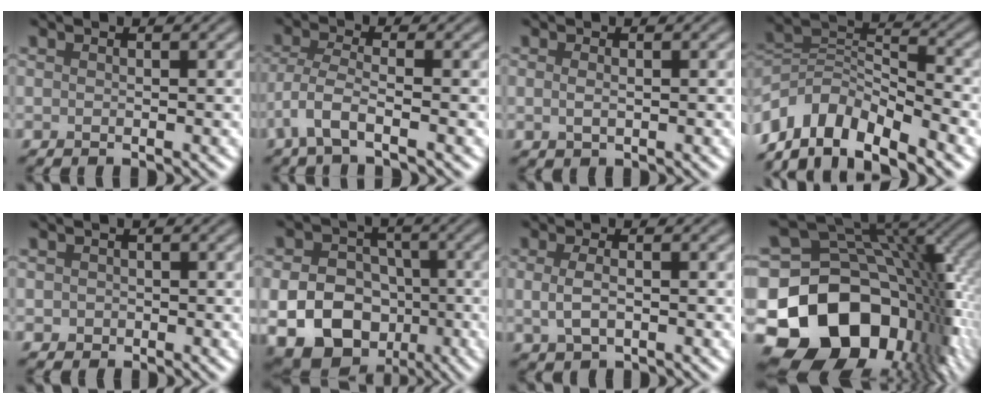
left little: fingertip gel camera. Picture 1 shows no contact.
{"total": 3.5, "force": [-2.0, 0.7, 2.8], "torque": [-0.064, -0.002, -0.050]}
{"total": 1.2, "force": [0.0, 0.7, 1.0], "torque": [-0.020, -0.001, 0.002]}
{"total": 8.2, "force": [-5.7, 3.9, 4.5], "torque": [-0.069, 0.001, -0.116]}
{"total": 0.9, "force": [-0.1, 0.9, 0.2], "torque": [0.004, -0.003, -0.004]}
{"total": 14.7, "force": [-4.7, 12.5, 6.3], "torque": [-0.106, -0.046, -0.086]}
{"total": 2.6, "force": [-0.2, 1.4, 2.1], "torque": [-0.049, -0.004, -0.001]}
{"total": 18.3, "force": [-5.4, 12.9, 11.8], "torque": [-0.211, -0.013, -0.098]}